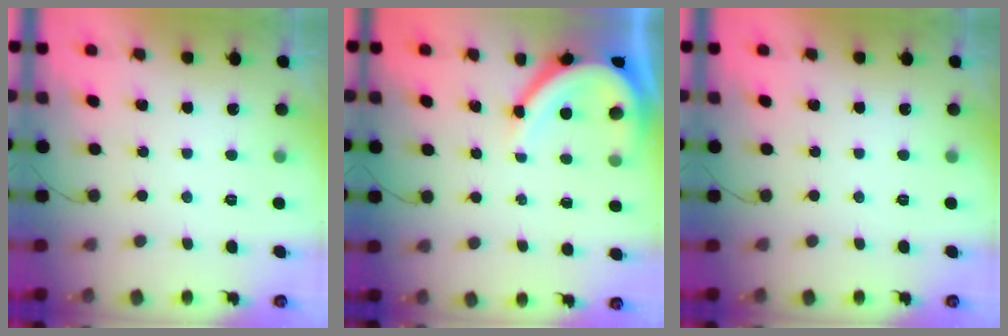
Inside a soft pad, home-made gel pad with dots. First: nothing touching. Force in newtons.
{"total": 10.3, "press": 10.2, "slide": 0.9}
{"total": 0.0}